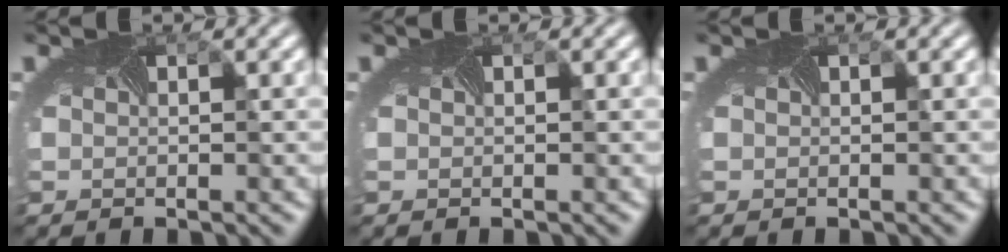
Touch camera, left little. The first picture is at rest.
{"total": 0.0}
{"total": 0.0}